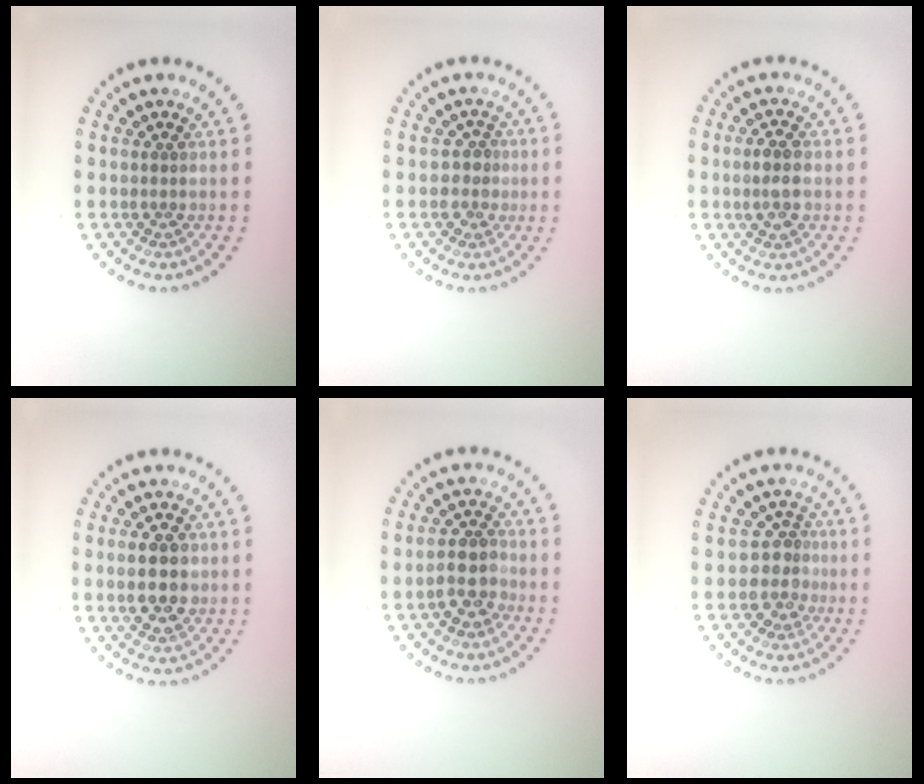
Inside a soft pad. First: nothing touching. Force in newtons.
{"total": 1.8, "press": 1.6, "slide": 0.8}
{"total": 2.4, "press": 2.4, "slide": 0.2}
{"total": 4.0, "press": 4.0, "slide": 0.2}
{"total": 2.8, "press": 2.7, "slide": 0.8}
{"total": 2.6, "press": 2.0, "slide": 1.6}